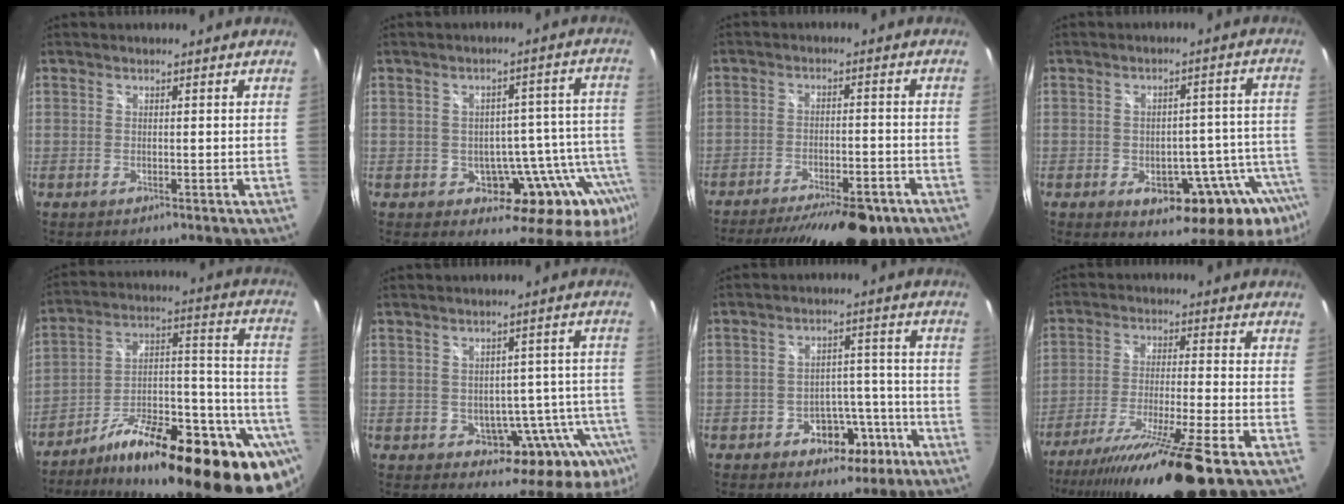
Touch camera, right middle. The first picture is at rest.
{"total": 14.6, "force": [-6.7, 9.3, 9.0], "torque": [-0.098, 0.014, -0.077]}
{"total": 18.6, "force": [-14.1, 5.9, 10.6], "torque": [-0.197, -0.031, -0.197]}
{"total": 17.1, "force": [-9.3, 7.6, 12.2], "torque": [-0.141, -0.016, -0.116]}
{"total": 30.3, "force": [-19.7, 8.2, 21.6], "torque": [-0.264, 0.007, -0.294]}
{"total": 12.2, "force": [-6.0, 7.9, 7.1], "torque": [-0.082, 0.009, -0.067]}
{"total": 7.9, "force": [-4.5, 5.4, 3.6], "torque": [-0.059, 0.027, -0.047]}
{"total": 18.1, "force": [-13.5, -0.5, 12.2], "torque": [-0.236, -0.047, -0.226]}